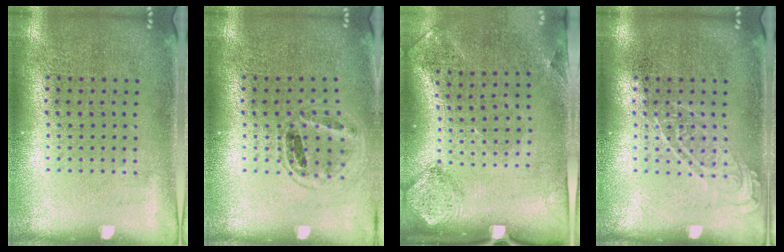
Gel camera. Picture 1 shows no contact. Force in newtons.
{"total": 0.8, "press": 0.8, "slide": 0.1}
{"total": 1.8, "press": 1.2, "slide": 1.4}
{"total": 1.6, "press": 1.5, "slide": 0.3}